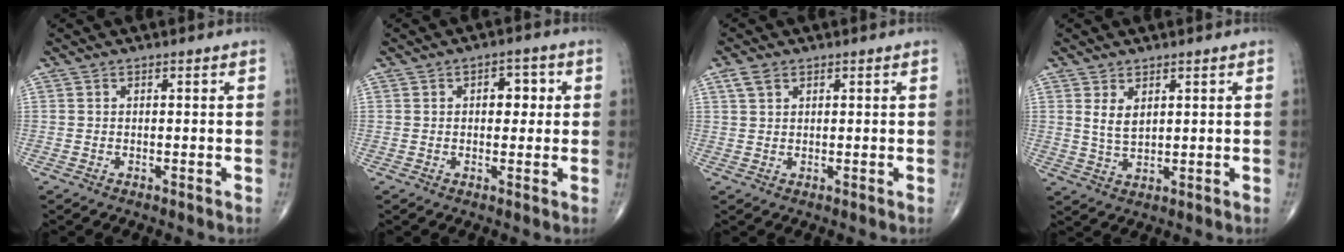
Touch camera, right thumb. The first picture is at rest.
{"total": 4.4, "force": [0.8, 2.9, 3.2], "torque": [-0.014, 0.003, 0.005]}
{"total": 2.5, "force": [1.4, 1.6, 1.4], "torque": [-0.029, 0.006, 0.030]}
{"total": 3.7, "force": [1.6, 1.9, 2.7], "torque": [-0.047, -0.015, 0.037]}